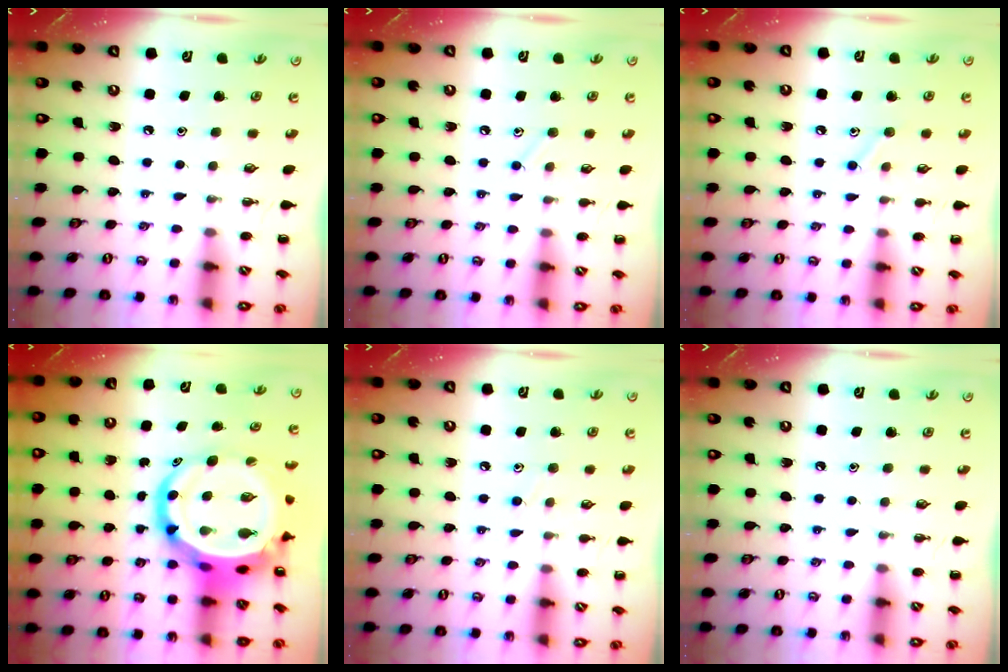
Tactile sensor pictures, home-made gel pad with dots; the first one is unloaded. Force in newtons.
{"total": 4.8, "press": 4.6, "slide": 1.5}
{"total": 7.2, "press": 7.0, "slide": 1.8}
{"total": 14.2, "press": 13.7, "slide": 4.0}
{"total": 7.6, "press": 7.1, "slide": 2.6}
{"total": 0.0}